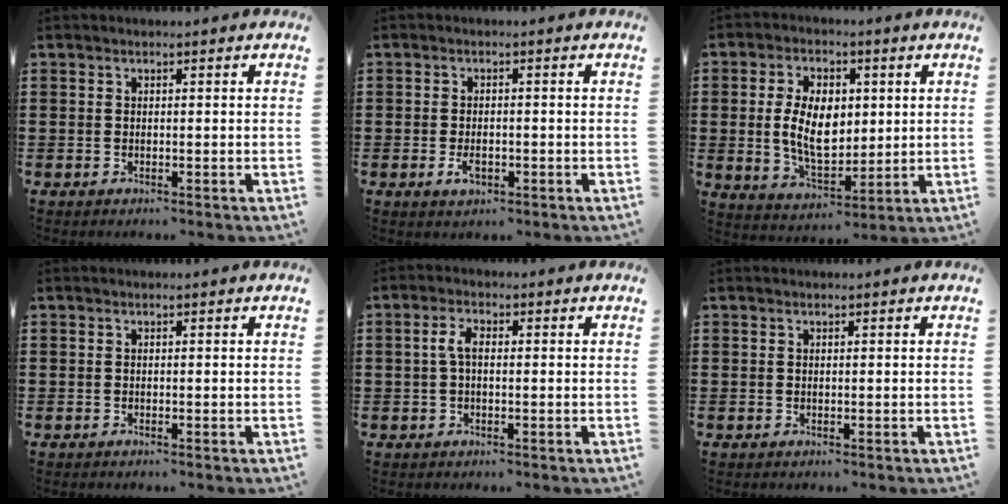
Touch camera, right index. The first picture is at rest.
{"total": 2.4, "force": [-0.9, 1.2, 1.8], "torque": [-0.042, -0.002, -0.017]}
{"total": 9.3, "force": [0.8, 5.8, 7.3], "torque": [-0.157, 0.010, 0.011]}
{"total": 0.0}
{"total": 3.0, "force": [-0.1, 1.3, 2.7], "torque": [-0.069, 0.000, -0.008]}
{"total": 0.0}